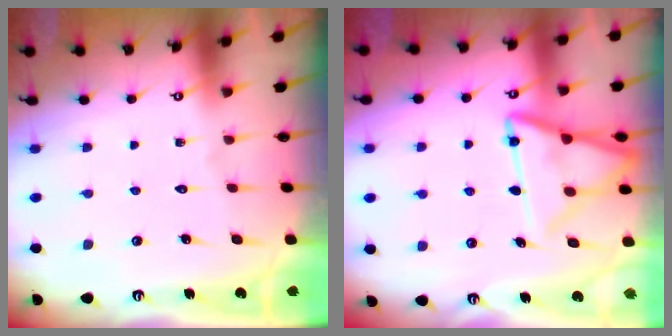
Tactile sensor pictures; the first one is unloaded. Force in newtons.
{"total": 13.8, "press": 13.8, "slide": 1.3}